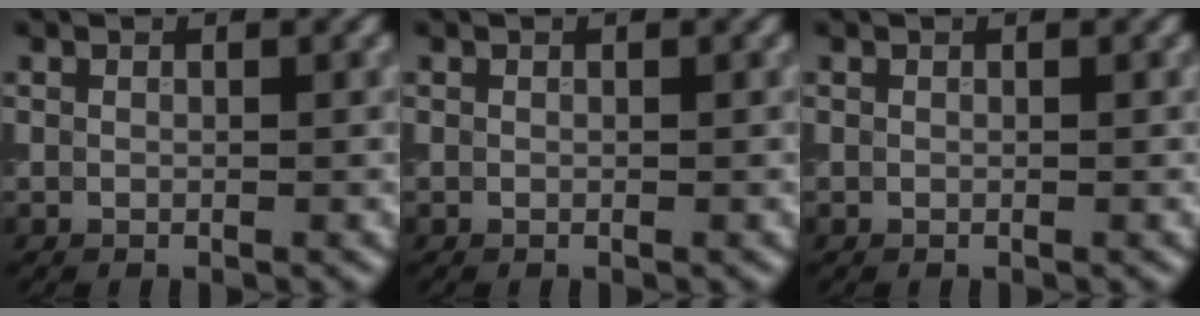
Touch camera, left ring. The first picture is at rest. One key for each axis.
{"total": 0.0}
{"total": 0.0}